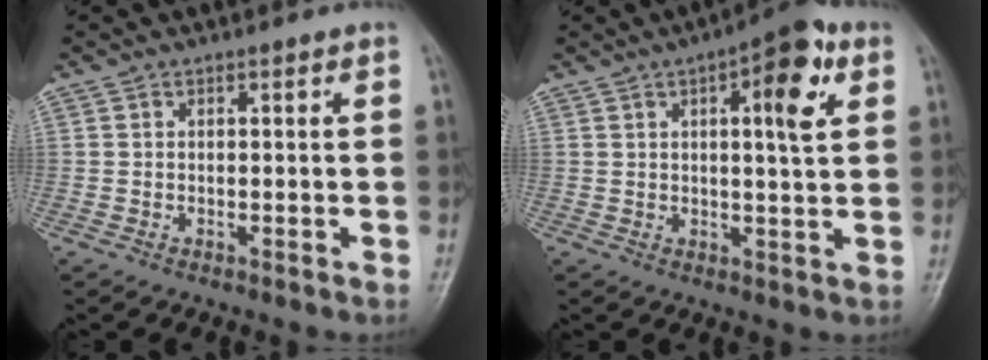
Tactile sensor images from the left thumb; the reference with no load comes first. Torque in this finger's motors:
{"motor_torque": [0.22, 0.47, 0.11, -0.11, 0.09]}